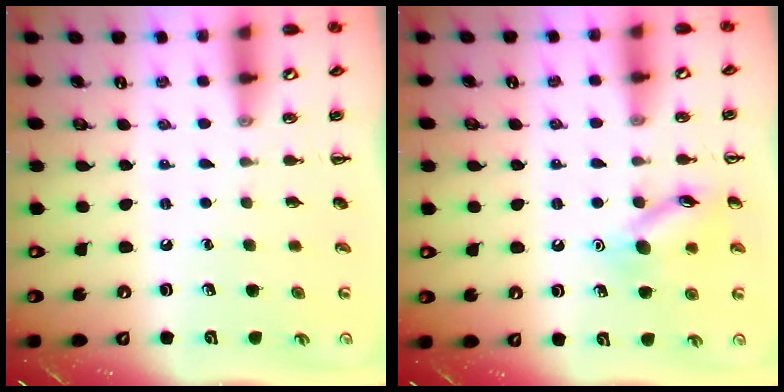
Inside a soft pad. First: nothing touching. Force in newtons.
{"total": 11.6, "press": 11.5, "slide": 1.0}